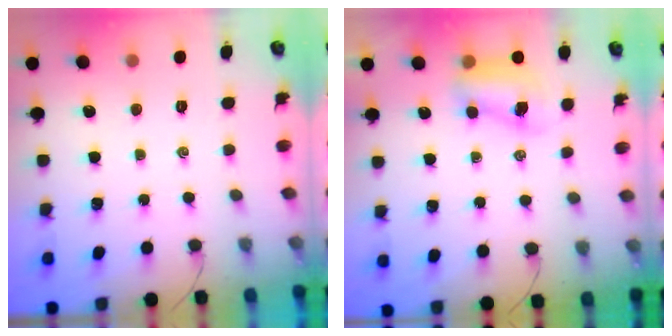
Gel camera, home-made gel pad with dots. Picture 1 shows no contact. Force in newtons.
{"total": 8.2, "press": 8.1, "slide": 1.2}